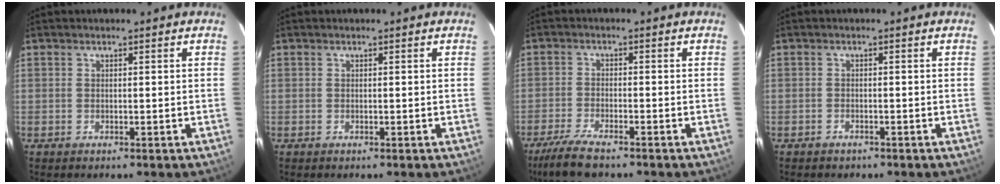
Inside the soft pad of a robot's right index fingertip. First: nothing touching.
{"total": 0.0}
{"total": 6.9, "force": [-5.5, 0.9, 4.1], "torque": [-0.079, -0.019, -0.097]}
{"total": 1.1, "force": [-0.9, 0.6, 0.0], "torque": [-0.005, 0.002, -0.013]}